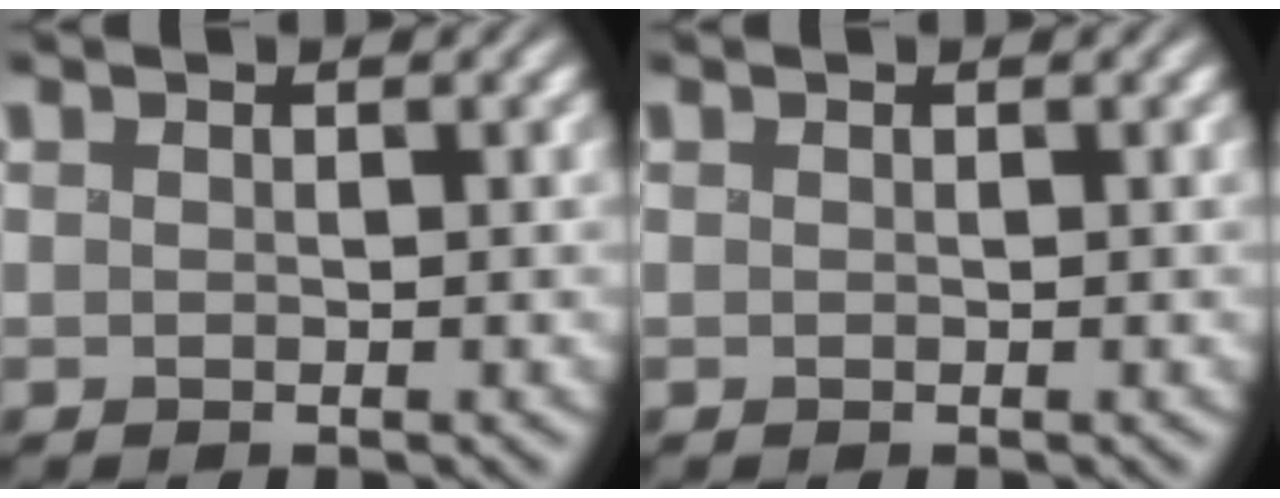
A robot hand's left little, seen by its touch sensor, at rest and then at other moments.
{"total": 0.0}